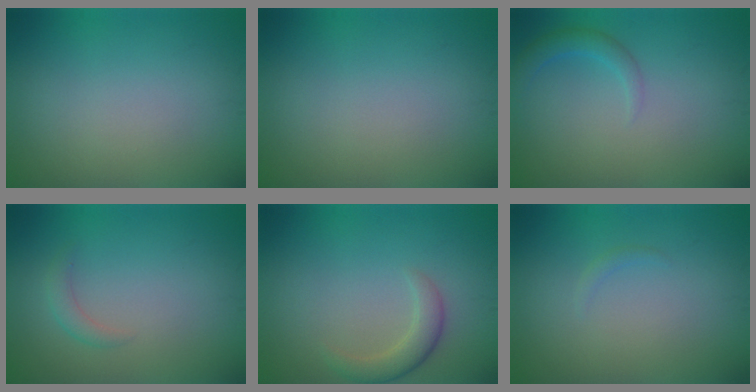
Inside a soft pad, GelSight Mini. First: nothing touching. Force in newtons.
{"total": 0.0}
{"total": 1.8, "press": 1.8, "slide": 0.2}
{"total": 1.2, "press": 1.2, "slide": 0.1}
{"total": 2.5, "press": 2.5, "slide": 0.2}
{"total": 0.5, "press": 0.5, "slide": 0.1}